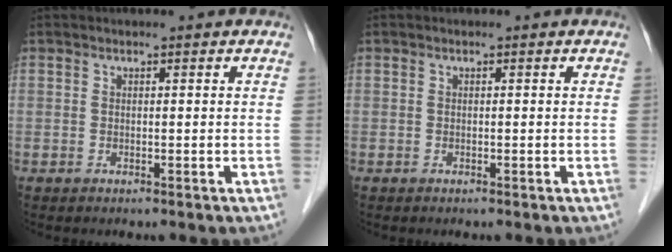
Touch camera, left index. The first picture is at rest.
{"total": 0.0}